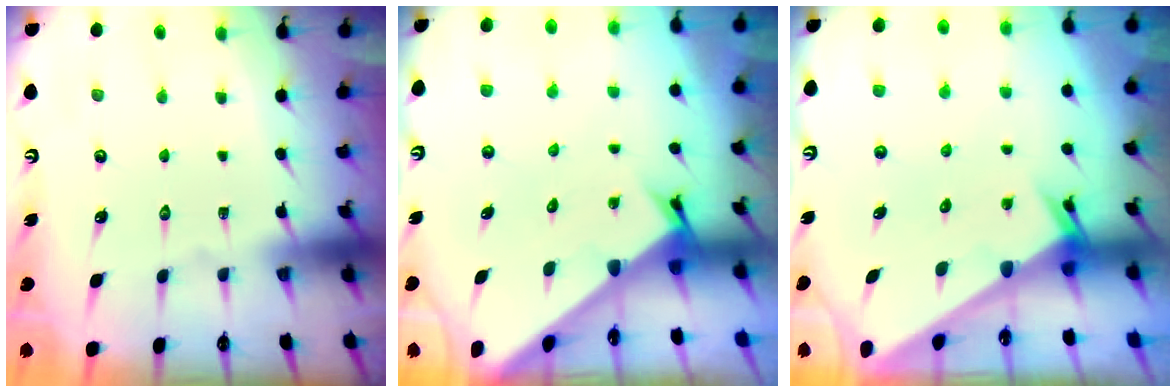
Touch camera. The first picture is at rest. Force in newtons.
{"total": 2.1, "press": 2.1, "slide": 0.2}
{"total": 2.0, "press": 2.0, "slide": 0.1}